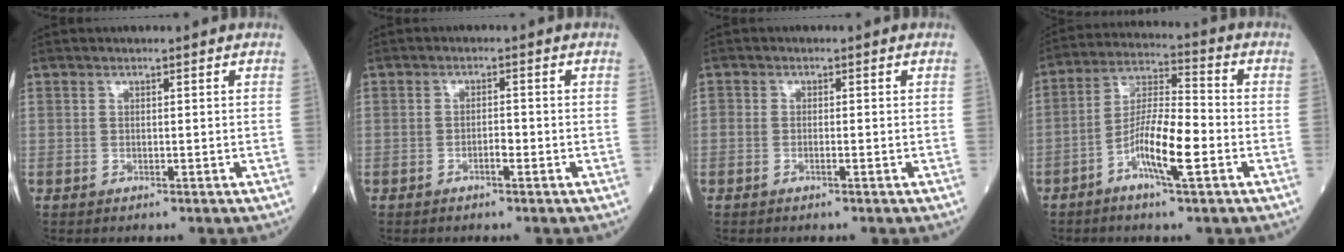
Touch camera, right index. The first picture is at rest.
{"total": 1.8, "force": [-0.8, 0.4, 1.6], "torque": [-0.026, 0.002, -0.016]}
{"total": 1.2, "force": [-0.5, 0.3, 1.0], "torque": [-0.017, 0.001, -0.010]}
{"total": 9.9, "force": [-3.8, 1.4, 9.0], "torque": [-0.173, 0.007, -0.072]}